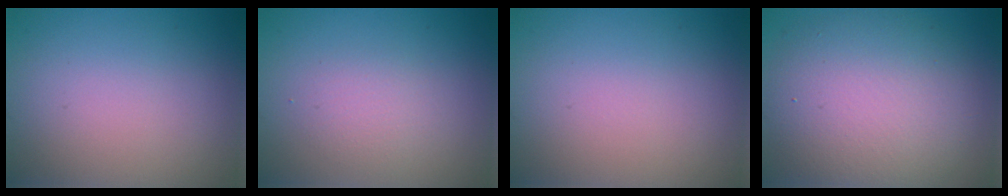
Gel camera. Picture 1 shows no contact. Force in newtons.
{"total": 1.7, "press": 1.7, "slide": 0.1}
{"total": 0.0}
{"total": 9.5, "press": 9.4, "slide": 0.6}